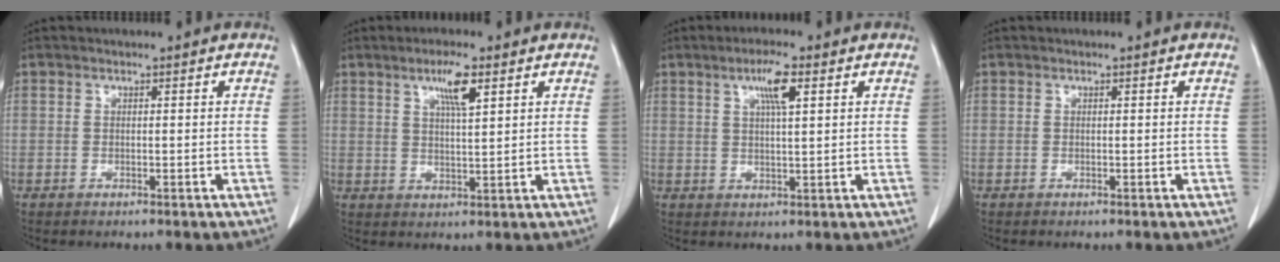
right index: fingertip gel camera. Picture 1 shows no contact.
{"total": 5.2, "force": [2.8, 0.5, 4.4], "torque": [-0.077, 0.000, 0.048]}
{"total": 4.9, "force": [2.3, 0.4, 4.3], "torque": [-0.078, 0.002, 0.039]}
{"total": 0.0}